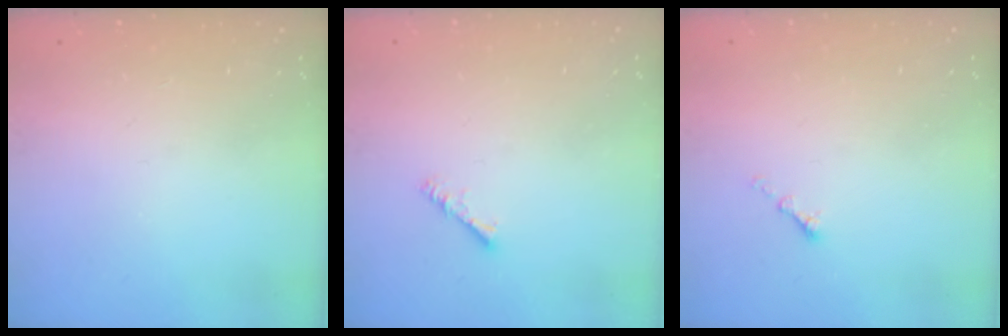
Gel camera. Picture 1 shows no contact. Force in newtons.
{"total": 2.3, "press": 2.3, "slide": 0.4}
{"total": 1.1, "press": 1.0, "slide": 0.5}